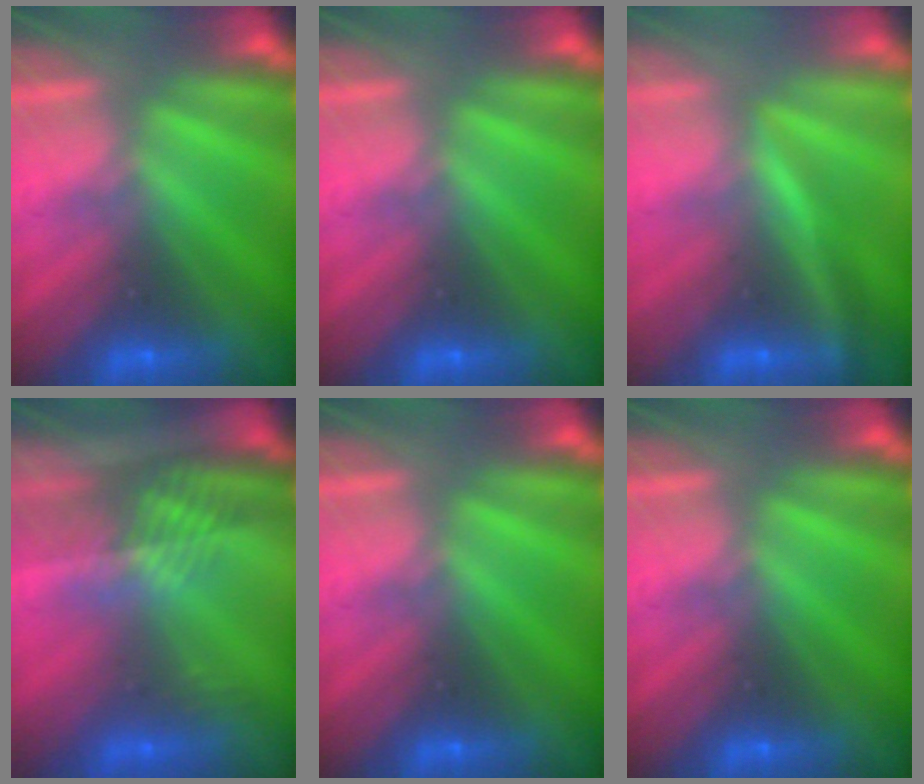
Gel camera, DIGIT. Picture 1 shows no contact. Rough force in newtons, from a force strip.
{"total": 0.0}
{"total": 2.8}
{"total": 2.4}
{"total": 0.0}
{"total": 0.0}